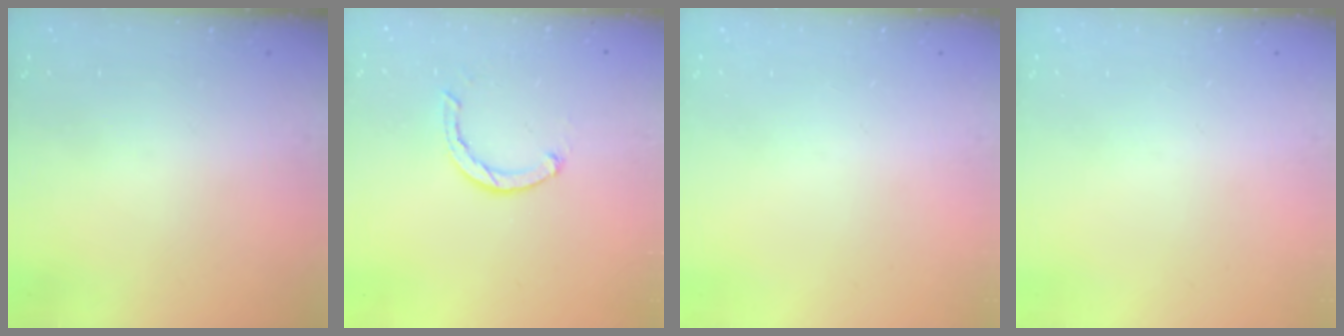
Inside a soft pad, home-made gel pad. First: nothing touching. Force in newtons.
{"total": 2.3, "press": 2.3, "slide": 0.3}
{"total": 0.0}
{"total": 0.0}